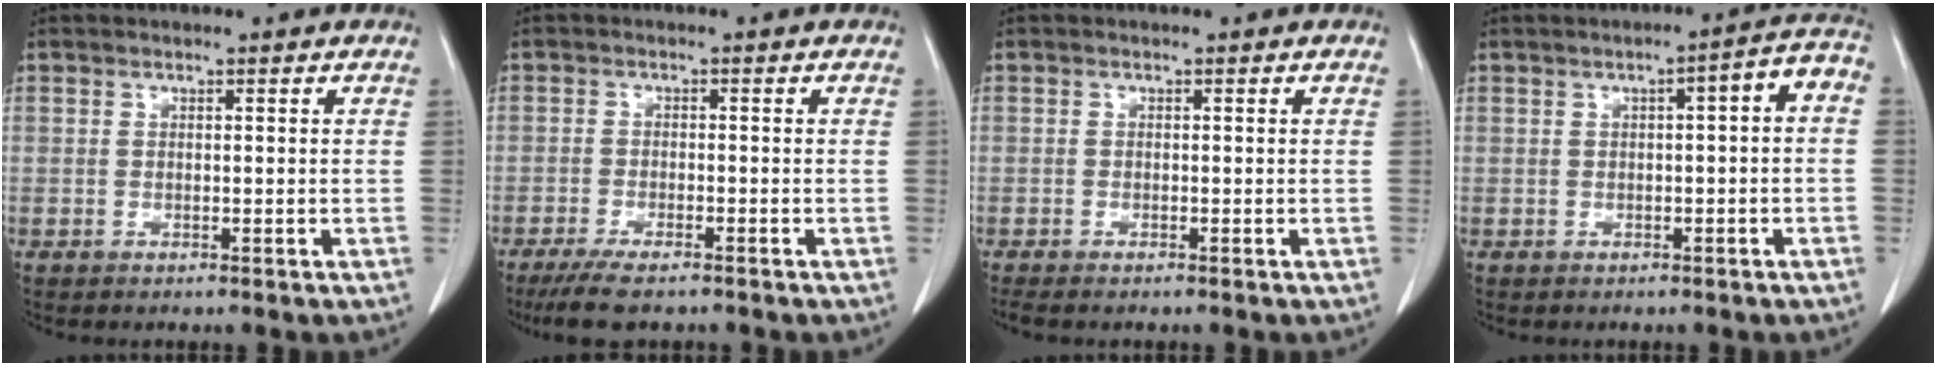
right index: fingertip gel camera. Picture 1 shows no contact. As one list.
[{"total": 6.0, "force": [-4.8, 1.1, 3.5], "torque": [-0.062, -0.014, -0.079]}, {"total": 1.8, "force": [-1.6, 0.2, 0.8], "torque": [-0.012, -0.004, -0.024]}, {"total": 4.8, "force": [0.3, 0.8, 4.8], "torque": [-0.059, 0.021, -0.001]}]